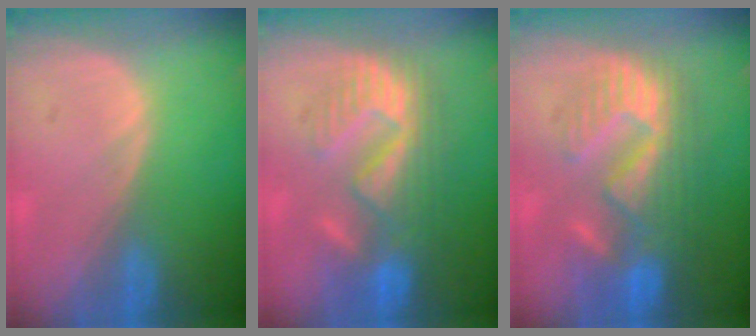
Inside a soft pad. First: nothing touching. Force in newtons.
{"total": 9.0, "press": 8.9, "slide": 1.6}
{"total": 10.2, "press": 9.7, "slide": 3.1}